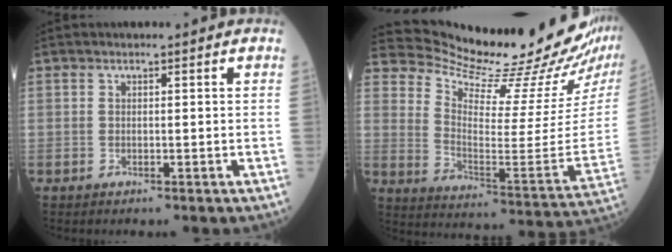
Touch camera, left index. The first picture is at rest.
{"total": 23.5, "force": [22.0, -0.3, 8.3], "torque": [-0.154, -0.133, 0.300]}